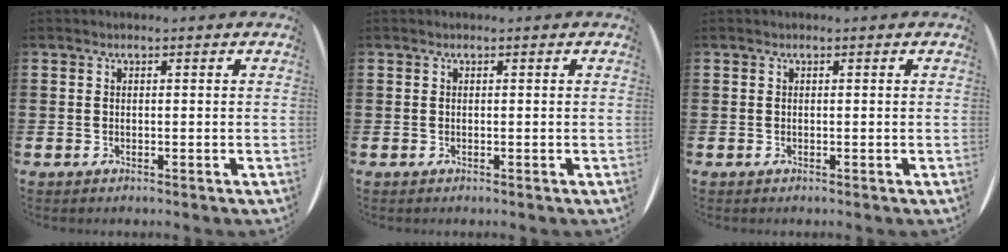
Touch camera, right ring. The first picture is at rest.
{"total": 0.0}
{"total": 0.0}